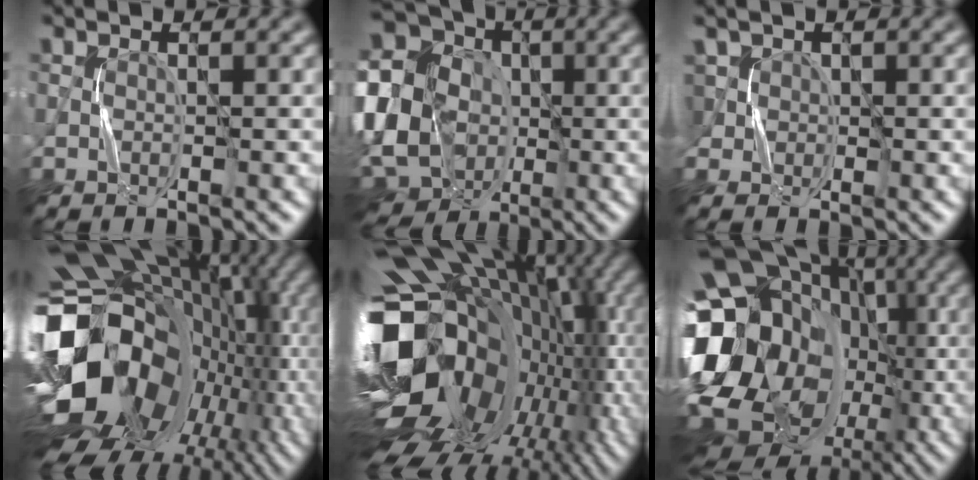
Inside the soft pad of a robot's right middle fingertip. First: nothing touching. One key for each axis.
{"total": 18.5, "fx": -2.9, "fy": 15.2, "fz": 10.1, "tx": -0.225, "ty": 0.040, "tz": -0.075}
{"total": 0.7, "fx": 0.6, "fy": 0.1, "fz": -0.3, "tx": 0.007, "ty": -0.006, "tz": 0.016}
{"total": 17.3, "fx": -2.5, "fy": 12.2, "fz": 12.1, "tx": -0.234, "ty": -0.032, "tz": -0.014}
{"total": 17.2, "fx": -2.2, "fy": 10.7, "fz": 13.2, "tx": -0.248, "ty": -0.031, "tz": -0.013}
{"total": 18.4, "fx": -3.0, "fy": 14.1, "fz": 11.5, "tx": -0.224, "ty": -0.005, "tz": -0.054}